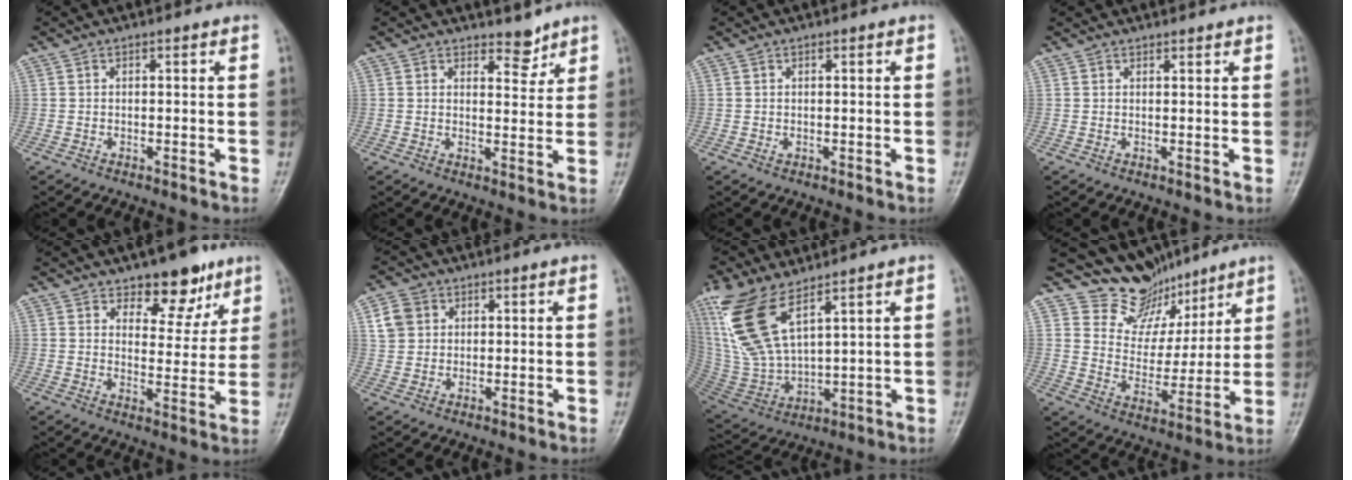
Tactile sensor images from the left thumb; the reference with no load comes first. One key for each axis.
{"total": 3.5, "fx": 3.0, "fy": 1.6, "fz": 1.0, "tx": 0.005, "ty": -0.025, "tz": 0.047}
{"total": 0.6, "fx": 0.3, "fy": 0.3, "fz": 0.5, "tx": -0.005, "ty": 0.002, "tz": 0.005}
{"total": 1.2, "fx": 1.2, "fy": 0.3, "fz": 0.0, "tx": 0.004, "ty": -0.006, "tz": 0.019}
{"total": 9.3, "fx": 6.3, "fy": 4.9, "fz": 4.7, "tx": -0.025, "ty": -0.038, "tz": 0.093}
{"total": 5.0, "fx": 1.8, "fy": 4.2, "fz": 2.0, "tx": -0.021, "ty": -0.001, "tz": 0.034}
{"total": 16.2, "fx": 9.3, "fy": 6.4, "fz": 11.6, "tx": -0.247, "ty": -0.041, "tz": 0.202}
{"total": 11.5, "fx": 9.8, "fy": 6.0, "fz": 1.0, "tx": 0.027, "ty": -0.066, "tz": 0.178}